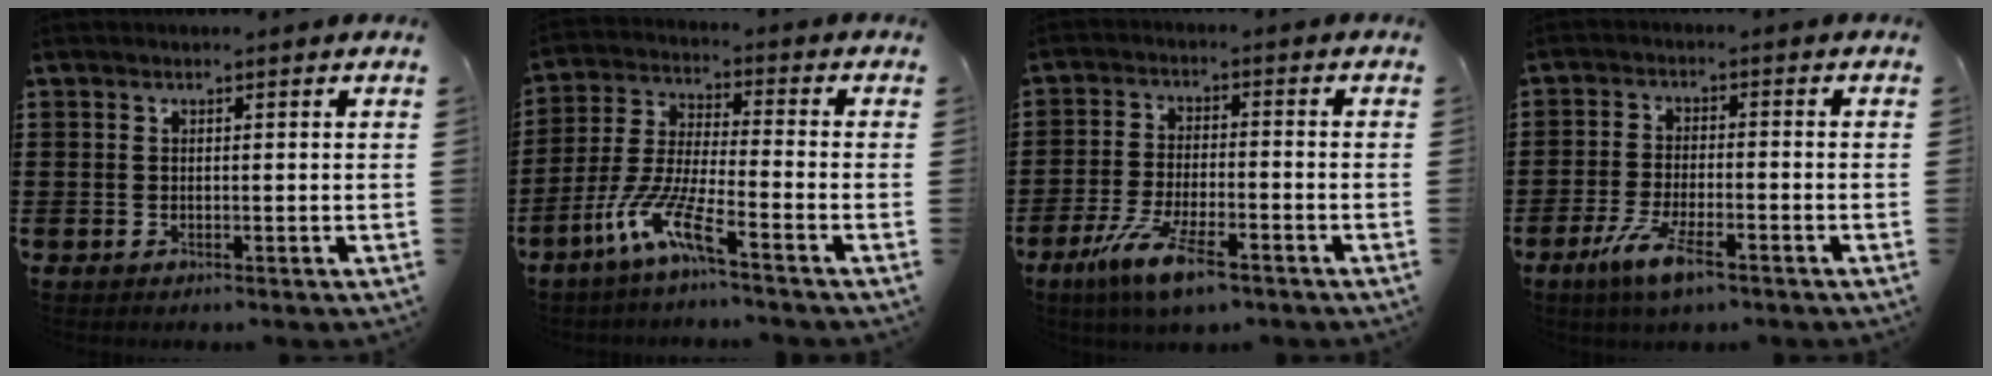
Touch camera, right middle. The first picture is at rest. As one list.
[{"total": 8.8, "force": [-5.9, 1.0, 6.4], "torque": [-0.150, -0.014, -0.117]}, {"total": 8.4, "force": [-5.2, 2.0, 6.3], "torque": [-0.137, -0.007, -0.096]}, {"total": 6.4, "force": [-3.6, 1.4, 5.0], "torque": [-0.112, -0.012, -0.069]}]